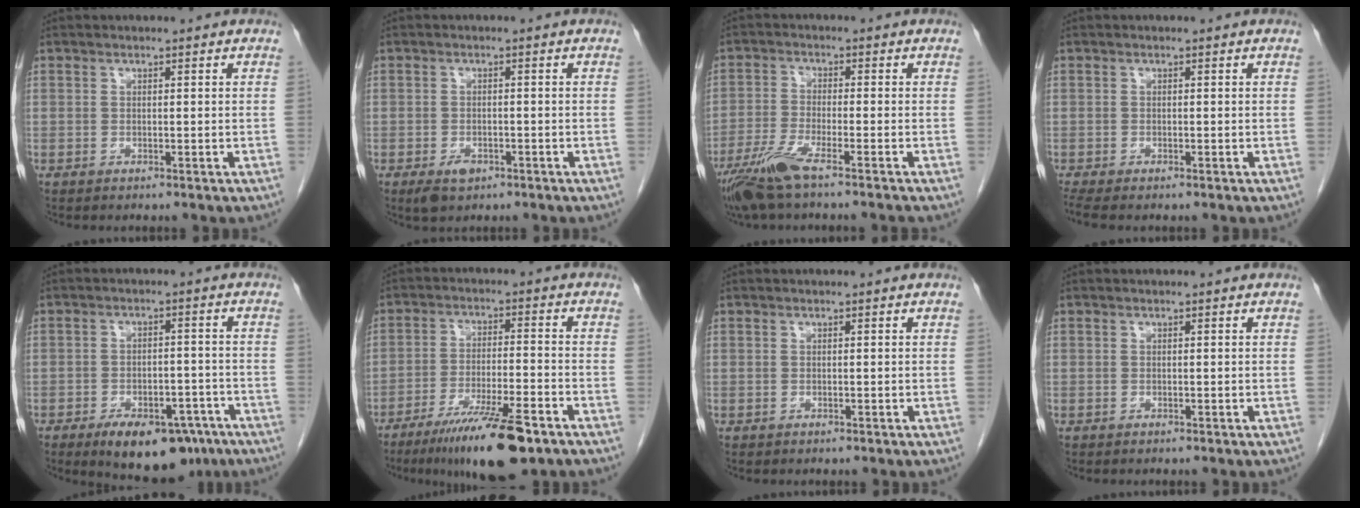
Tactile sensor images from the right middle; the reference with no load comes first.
{"total": 2.9, "force": [-1.7, 1.7, 1.8], "torque": [-0.033, -0.002, -0.019]}
{"total": 7.1, "force": [-5.2, -0.1, 4.9], "torque": [-0.100, -0.021, -0.103]}
{"total": 2.2, "force": [-1.8, 0.4, 1.2], "torque": [-0.030, -0.012, -0.031]}
{"total": 12.7, "force": [-8.6, 5.8, 7.2], "torque": [-0.091, 0.005, -0.122]}
{"total": 13.2, "force": [-9.0, 1.6, 9.6], "torque": [-0.164, -0.032, -0.150]}
{"total": 0.0}
{"total": 0.0}